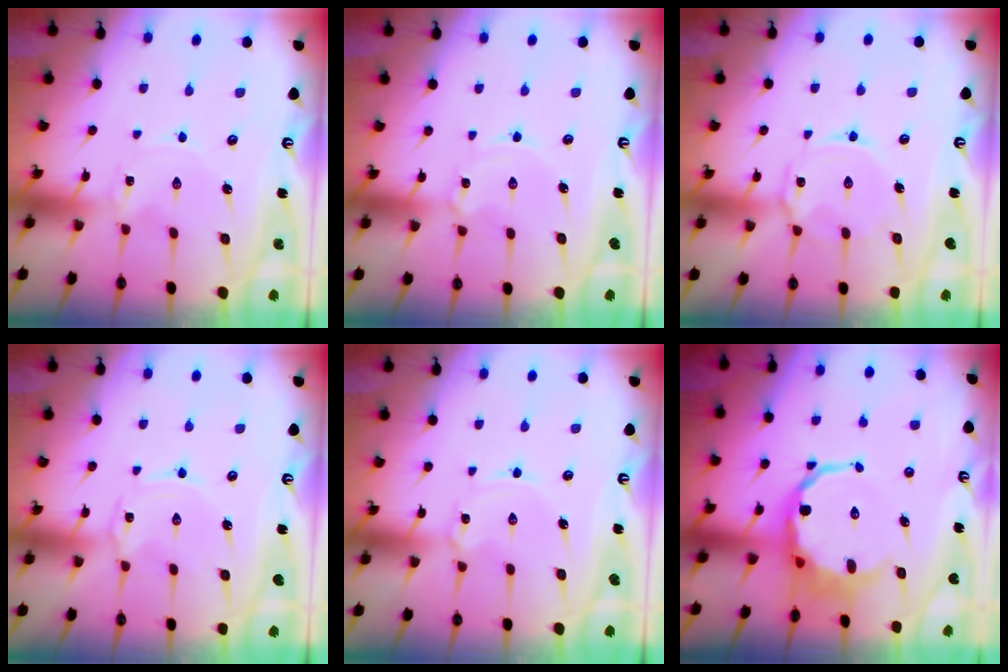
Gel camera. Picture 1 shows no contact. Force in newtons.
{"total": 1.3, "press": 1.3, "slide": 0.0}
{"total": 6.9, "press": 6.9, "slide": 0.6}
{"total": 1.0, "press": 1.0, "slide": 0.1}
{"total": 1.8, "press": 1.8, "slide": 0.3}
{"total": 10.5, "press": 10.2, "slide": 2.7}